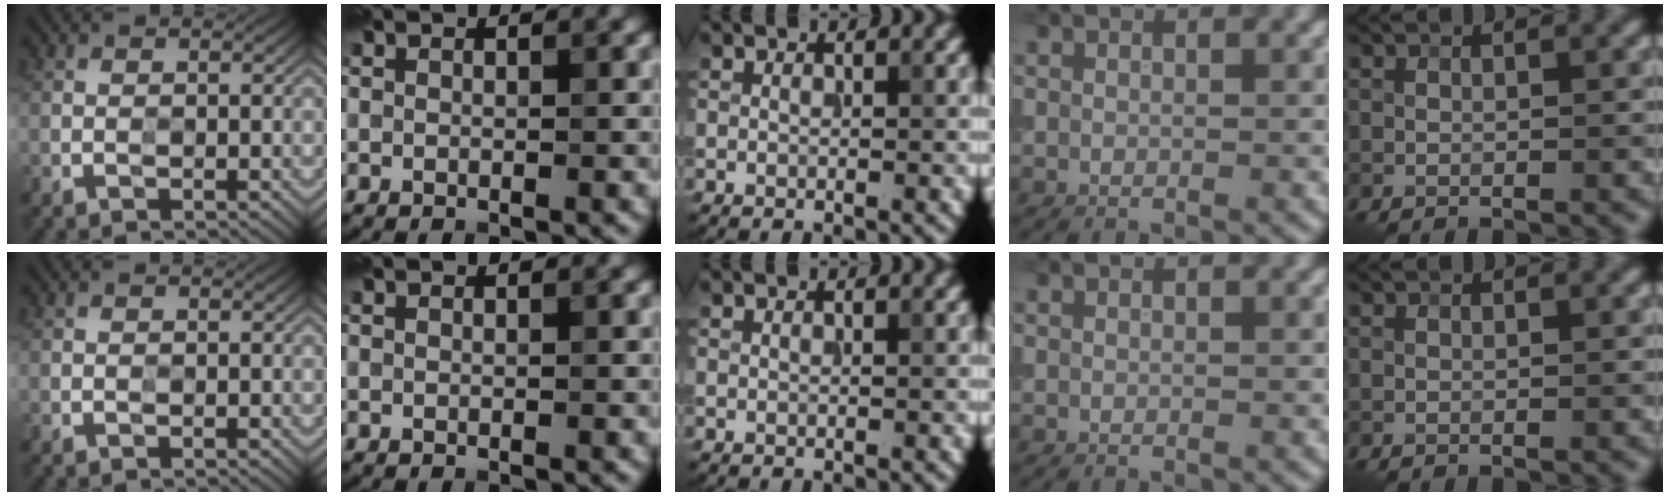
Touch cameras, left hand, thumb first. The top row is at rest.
{}